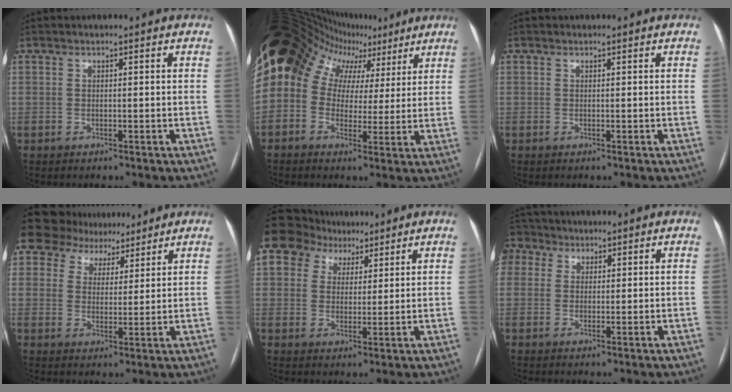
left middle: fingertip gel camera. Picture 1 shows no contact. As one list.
[{"total": 14.9, "force": [6.6, 11.2, 7.2], "torque": [-0.123, 0.076, 0.100]}, {"total": 0.0}, {"total": 6.8, "force": [6.4, 2.0, -0.9], "torque": [0.036, -0.005, 0.095]}, {"total": 8.3, "force": [5.6, 5.7, 2.1], "torque": [-0.042, 0.037, 0.100]}, {"total": 4.6, "force": [2.4, 3.8, 0.8], "torque": [-0.029, 0.023, 0.050]}]